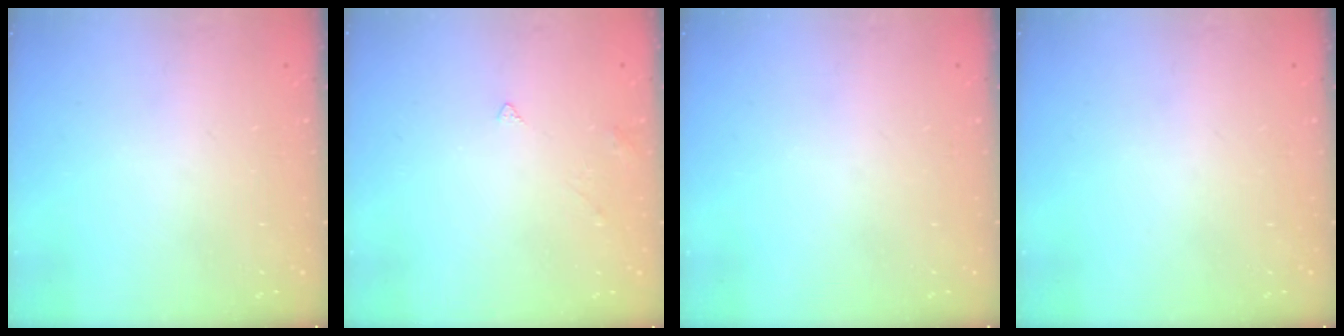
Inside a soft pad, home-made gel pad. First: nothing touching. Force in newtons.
{"total": 2.1, "press": 2.1, "slide": 0.4}
{"total": 0.0}
{"total": 0.0}